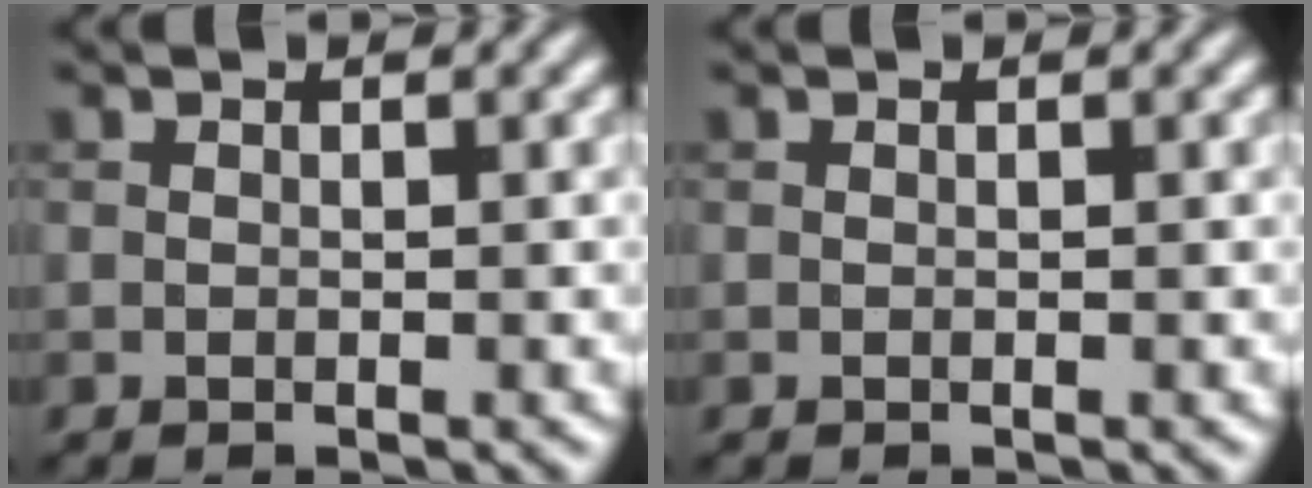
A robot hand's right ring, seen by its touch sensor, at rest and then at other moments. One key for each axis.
{"total": 0.0}